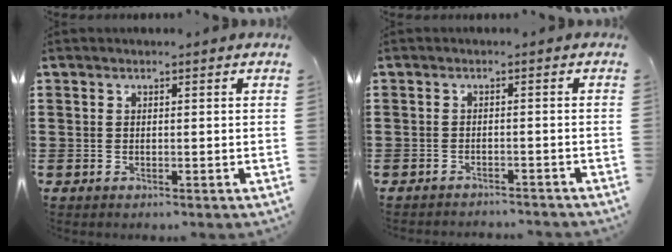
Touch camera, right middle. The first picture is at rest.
{"total": 1.5, "force": [-1.5, 0.0, 0.0], "torque": [-0.006, 0.001, -0.032]}